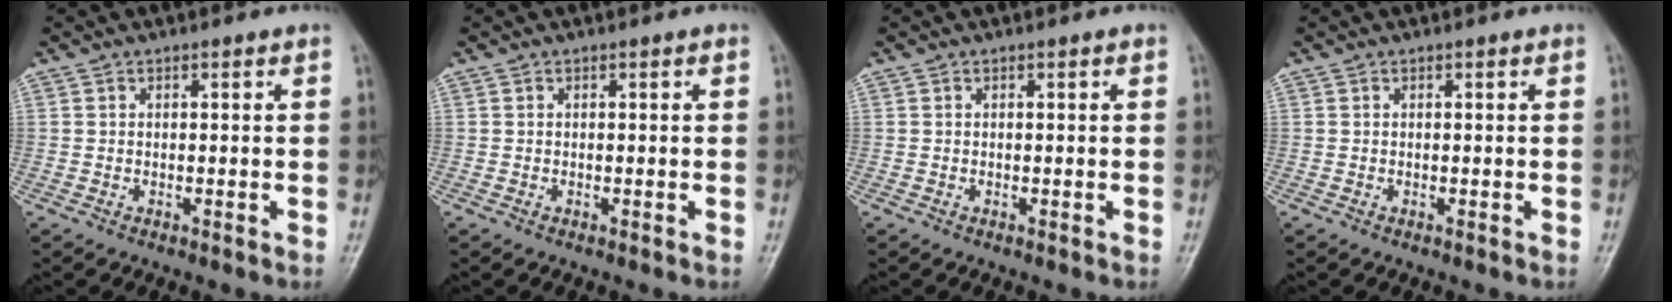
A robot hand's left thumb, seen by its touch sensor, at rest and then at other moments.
{"total": 0.0}
{"total": 0.0}
{"total": 0.0}